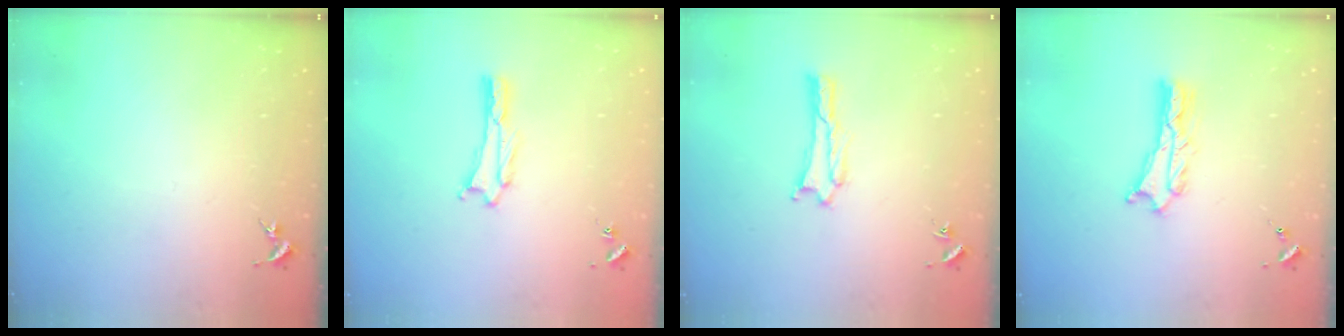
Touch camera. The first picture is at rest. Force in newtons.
{"total": 1.6, "press": 1.6, "slide": 0.2}
{"total": 1.7, "press": 1.7, "slide": 0.1}
{"total": 2.4, "press": 2.4, "slide": 0.2}